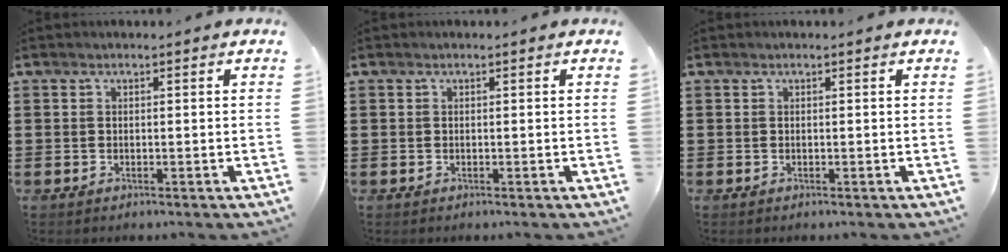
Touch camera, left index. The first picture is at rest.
{"total": 0.0}
{"total": 0.0}